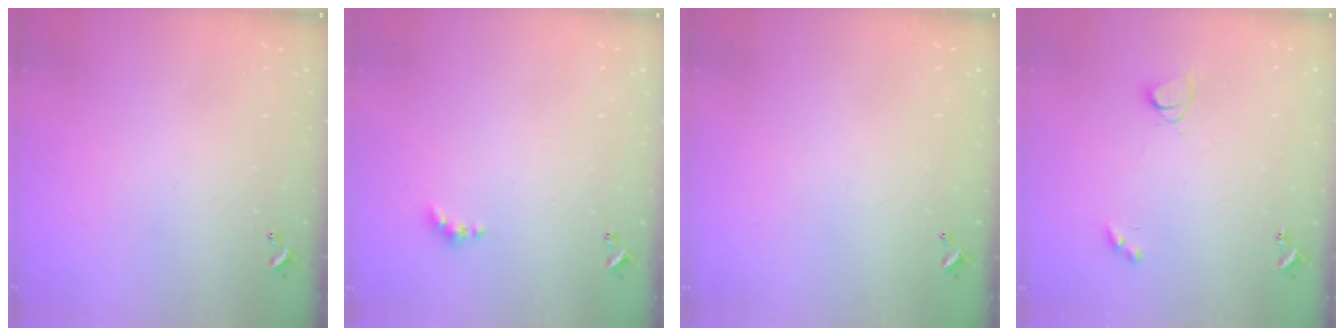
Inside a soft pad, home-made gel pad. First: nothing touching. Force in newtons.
{"total": 2.3, "press": 2.3, "slide": 0.5}
{"total": 3.0, "press": 3.0, "slide": 0.1}
{"total": 3.6, "press": 3.6, "slide": 0.4}